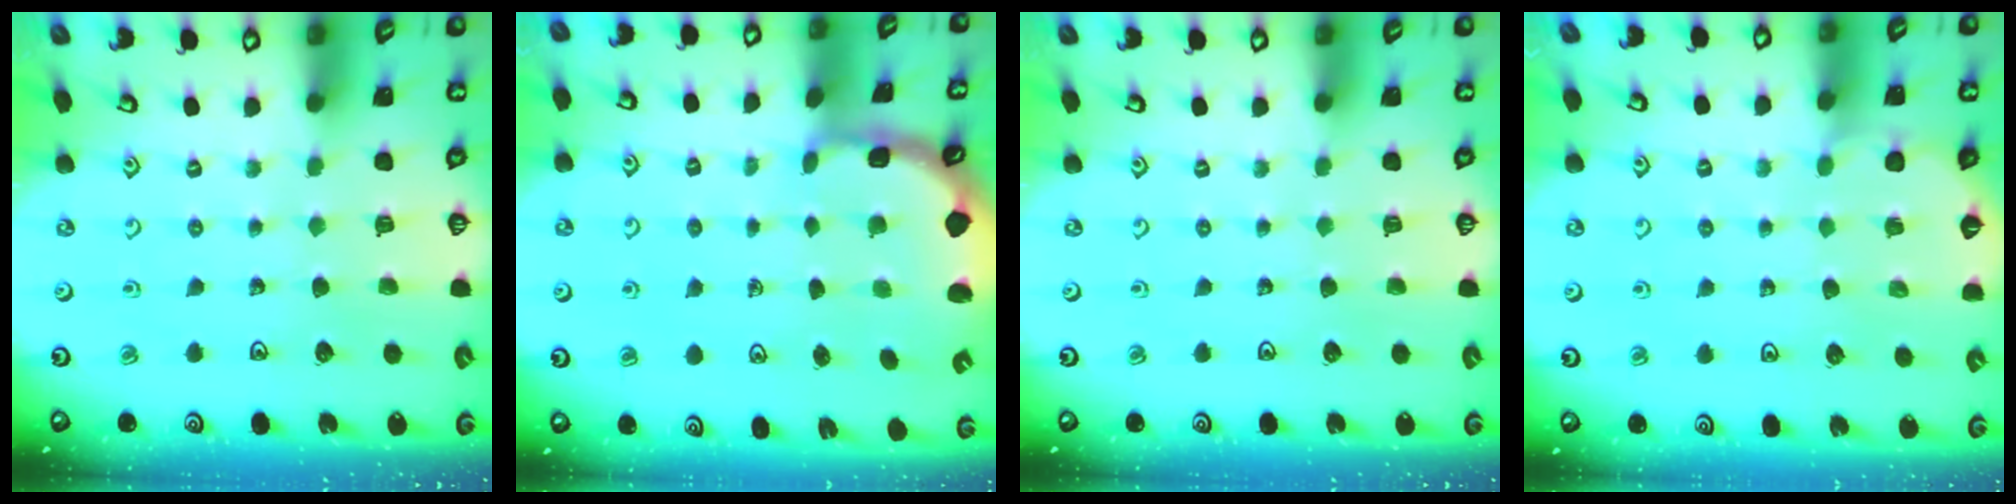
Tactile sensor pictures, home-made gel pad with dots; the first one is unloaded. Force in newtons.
{"total": 1.8, "press": 1.8, "slide": 0.5}
{"total": 0.0}
{"total": 3.3, "press": 3.3, "slide": 0.4}